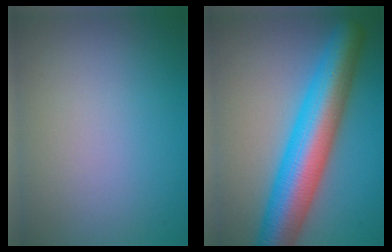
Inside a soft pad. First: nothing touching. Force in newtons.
{"total": 10.1, "press": 10.1, "slide": 0.2}